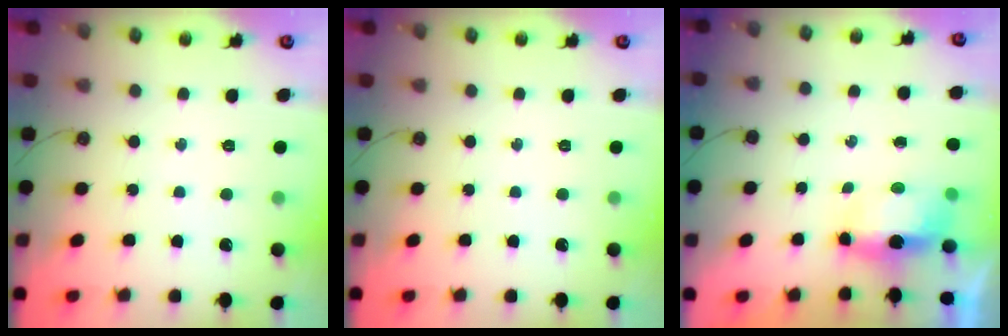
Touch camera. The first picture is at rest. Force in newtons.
{"total": 0.0}
{"total": 6.3, "press": 6.3, "slide": 0.5}